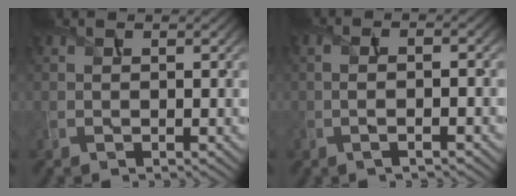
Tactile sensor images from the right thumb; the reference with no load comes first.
{"total": 2.9, "force": [-0.7, 0.8, 2.7], "torque": [-0.045, -0.002, -0.020]}